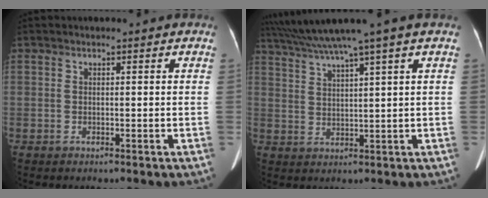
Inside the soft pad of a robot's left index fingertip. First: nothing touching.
{"total": 7.8, "force": [6.1, -1.9, 4.5], "torque": [-0.080, 0.024, 0.108]}